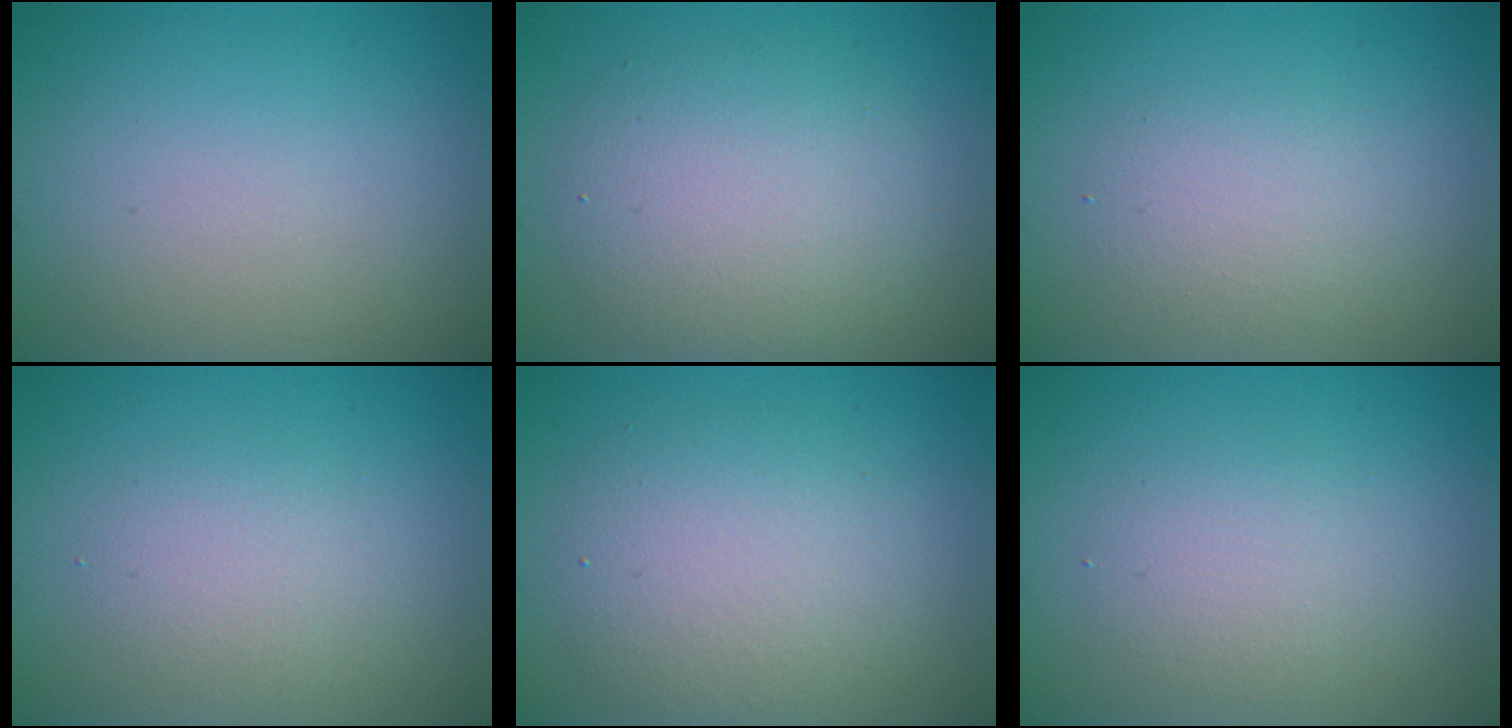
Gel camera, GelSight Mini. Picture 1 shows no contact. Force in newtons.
{"total": 5.1, "press": 5.1, "slide": 0.3}
{"total": 2.4, "press": 2.4, "slide": 0.0}
{"total": 2.3, "press": 2.3, "slide": 0.2}
{"total": 4.6, "press": 4.6, "slide": 0.3}
{"total": 2.4, "press": 2.4, "slide": 0.1}